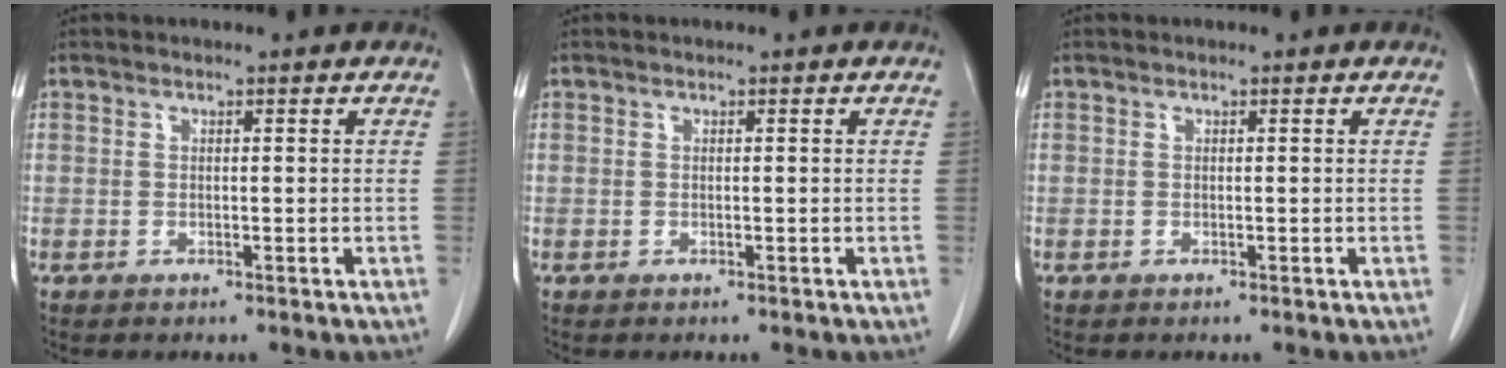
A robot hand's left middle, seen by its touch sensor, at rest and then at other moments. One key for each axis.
{"total": 0.0}
{"total": 0.0}